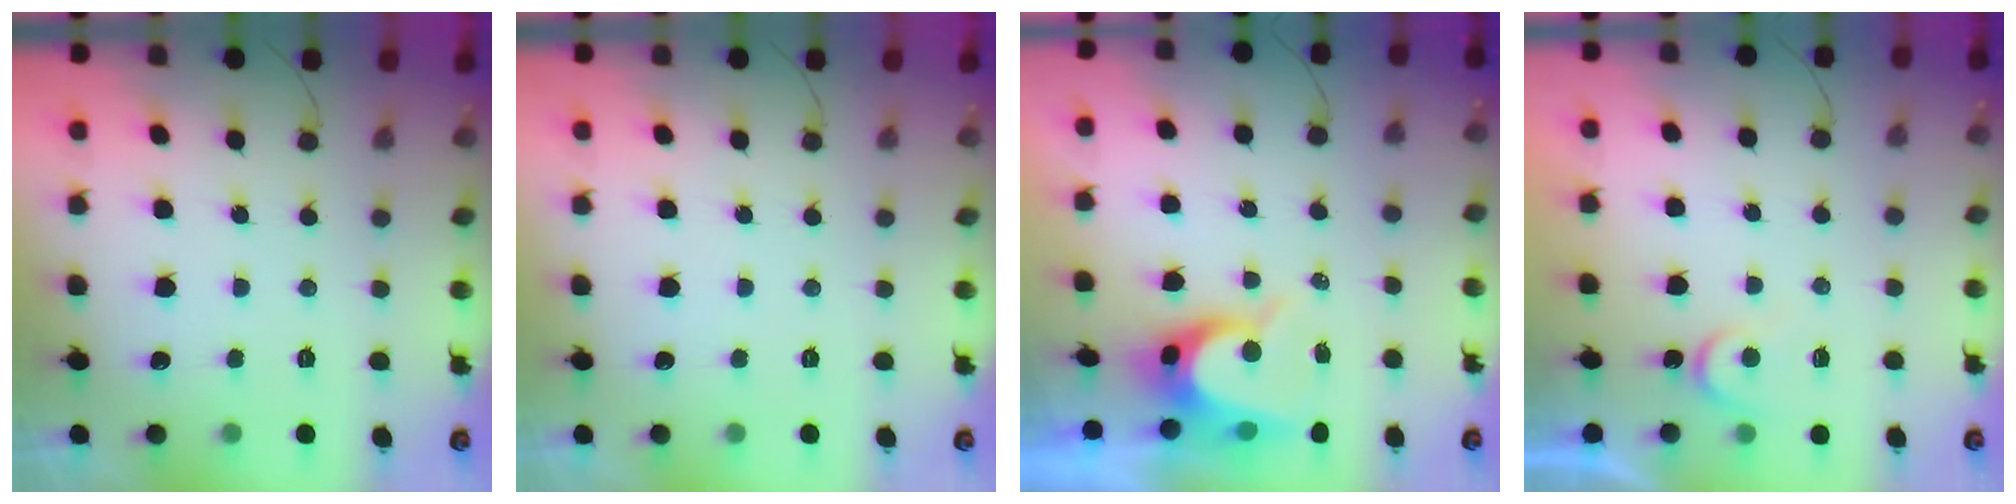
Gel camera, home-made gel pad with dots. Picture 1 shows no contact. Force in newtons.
{"total": 0.0}
{"total": 7.7, "press": 7.7, "slide": 0.4}
{"total": 4.4, "press": 4.4, "slide": 0.5}